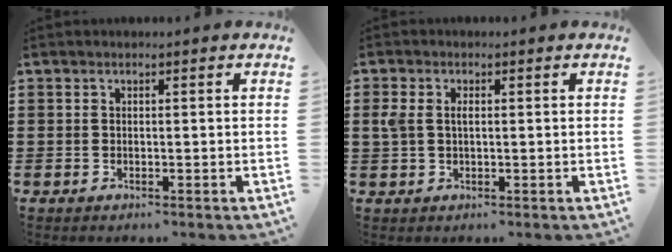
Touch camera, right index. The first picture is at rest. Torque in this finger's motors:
{"motor_torque": [0.44, -0.12, 0.13, 0.08]}